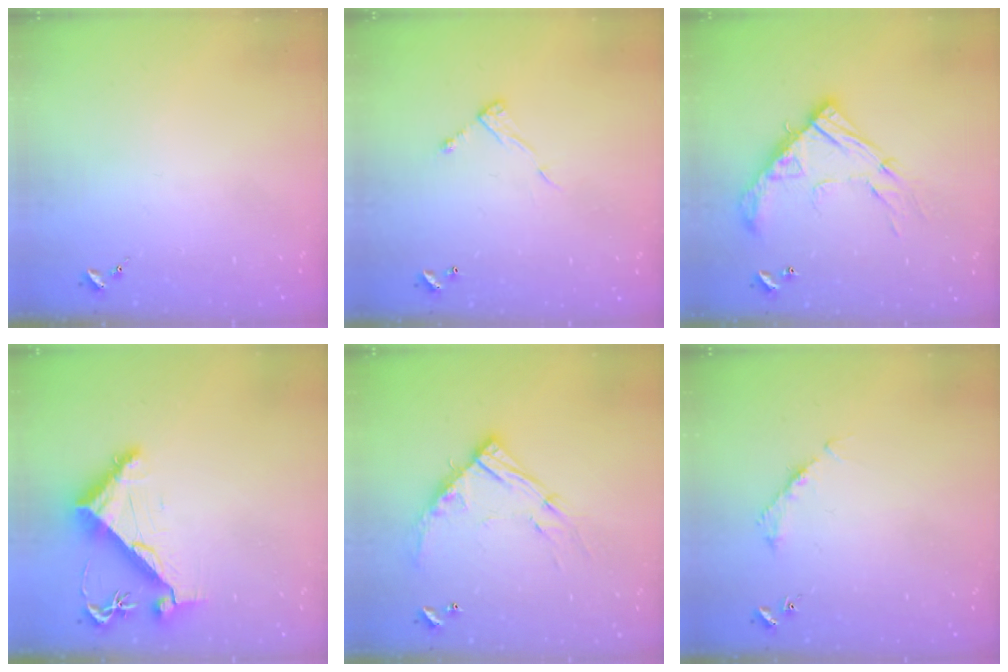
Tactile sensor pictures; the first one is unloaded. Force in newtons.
{"total": 6.6, "press": 6.6, "slide": 0.3}
{"total": 17.3, "press": 17.3, "slide": 1.4}
{"total": 8.5, "press": 8.4, "slide": 1.4}
{"total": 13.8, "press": 13.8, "slide": 1.0}
{"total": 4.1, "press": 4.1, "slide": 0.3}